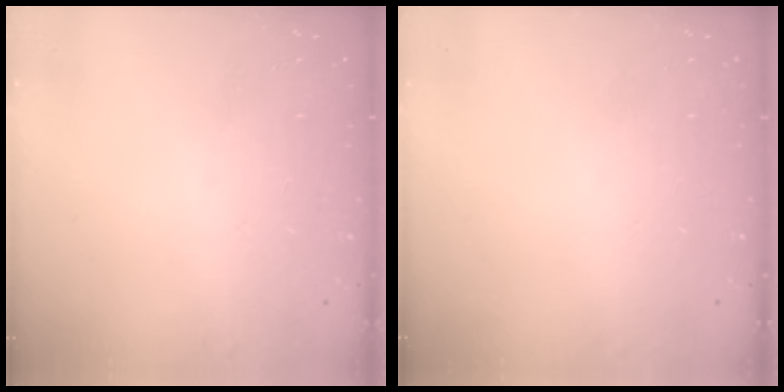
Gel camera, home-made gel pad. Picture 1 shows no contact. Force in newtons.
{"total": 0.0}